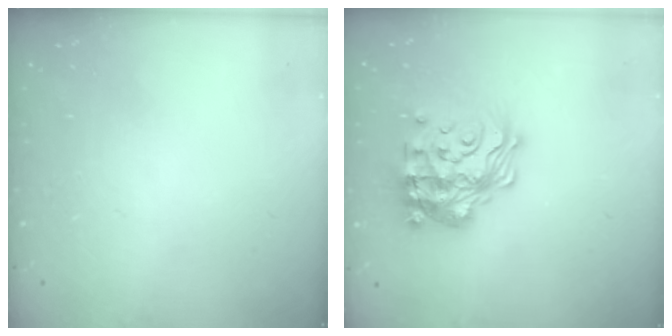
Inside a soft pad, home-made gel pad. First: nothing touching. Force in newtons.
{"total": 22.2, "press": 22.2, "slide": 1.5}